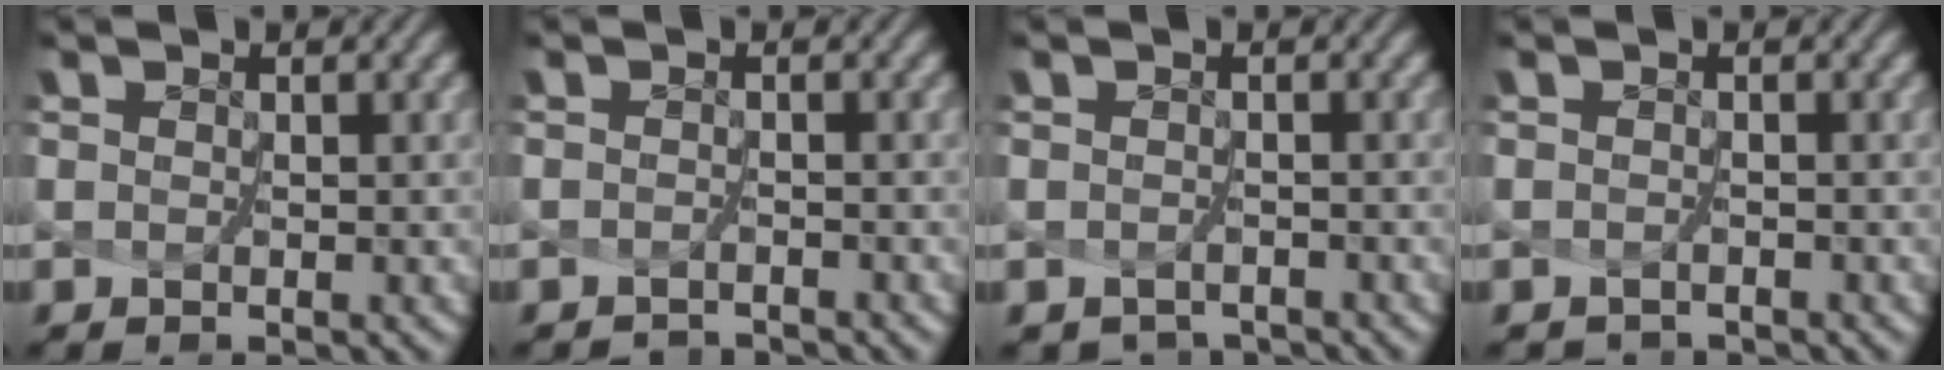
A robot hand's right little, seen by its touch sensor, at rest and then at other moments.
{"total": 2.0, "force": [-1.9, -0.2, -0.4], "torque": [0.008, -0.011, -0.035]}
{"total": 2.1, "force": [-1.9, 0.9, -0.1], "torque": [0.002, -0.012, -0.034]}
{"total": 1.4, "force": [-1.3, 0.1, -0.5], "torque": [0.006, -0.008, -0.024]}